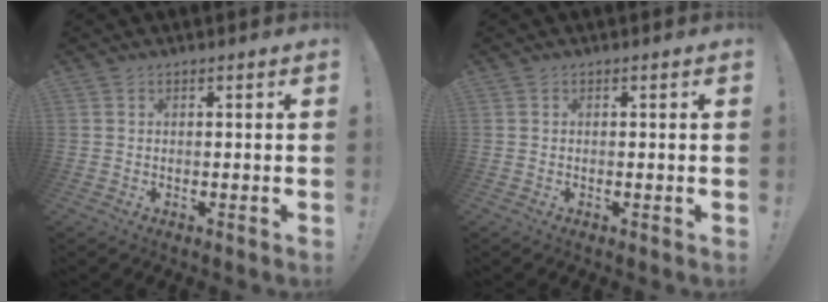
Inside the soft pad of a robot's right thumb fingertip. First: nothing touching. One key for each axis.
{"total": 0.0}